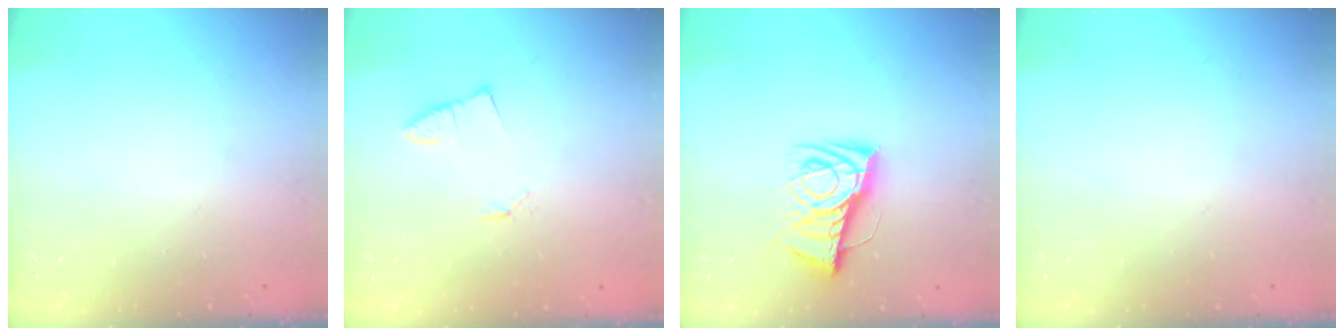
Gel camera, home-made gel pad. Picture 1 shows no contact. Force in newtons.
{"total": 1.2, "press": 1.2, "slide": 0.1}
{"total": 13.8, "press": 13.8, "slide": 0.4}
{"total": 0.0}